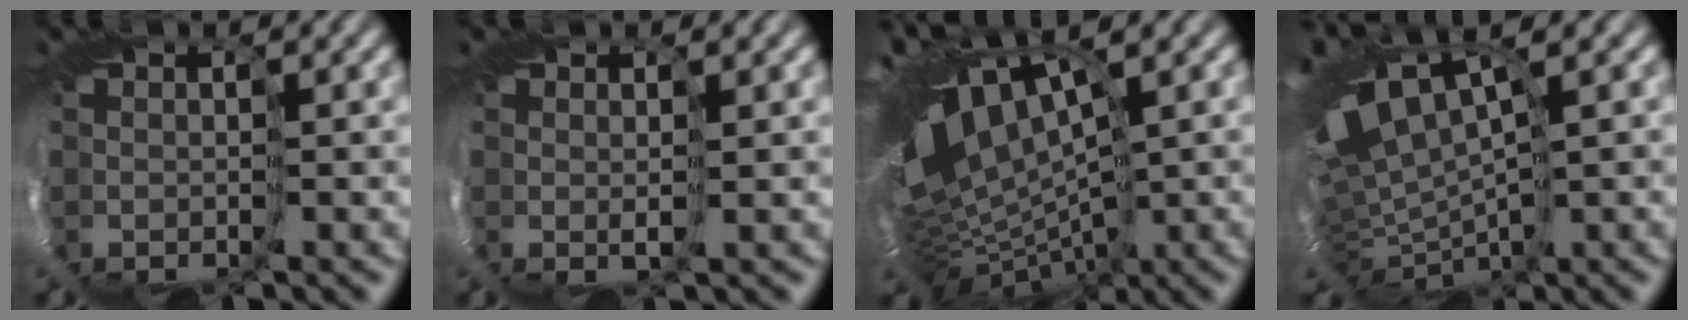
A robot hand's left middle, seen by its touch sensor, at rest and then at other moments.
{"total": 1.3, "force": [0.8, -1.0, -0.3], "torque": [-0.001, 0.003, 0.009]}
{"total": 10.7, "force": [2.7, 4.8, 9.2], "torque": [-0.178, -0.002, 0.087]}
{"total": 7.8, "force": [2.9, 2.8, 6.7], "torque": [-0.156, 0.008, 0.078]}